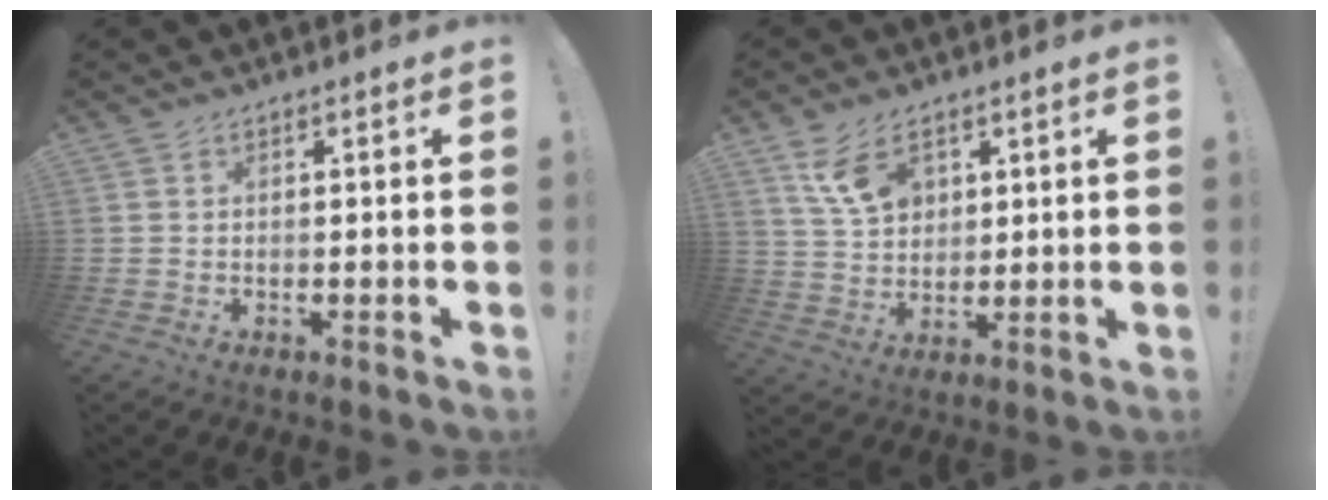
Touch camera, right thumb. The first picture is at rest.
{"total": 9.5, "force": [5.6, 5.7, 5.0], "torque": [-0.091, -0.021, 0.110]}